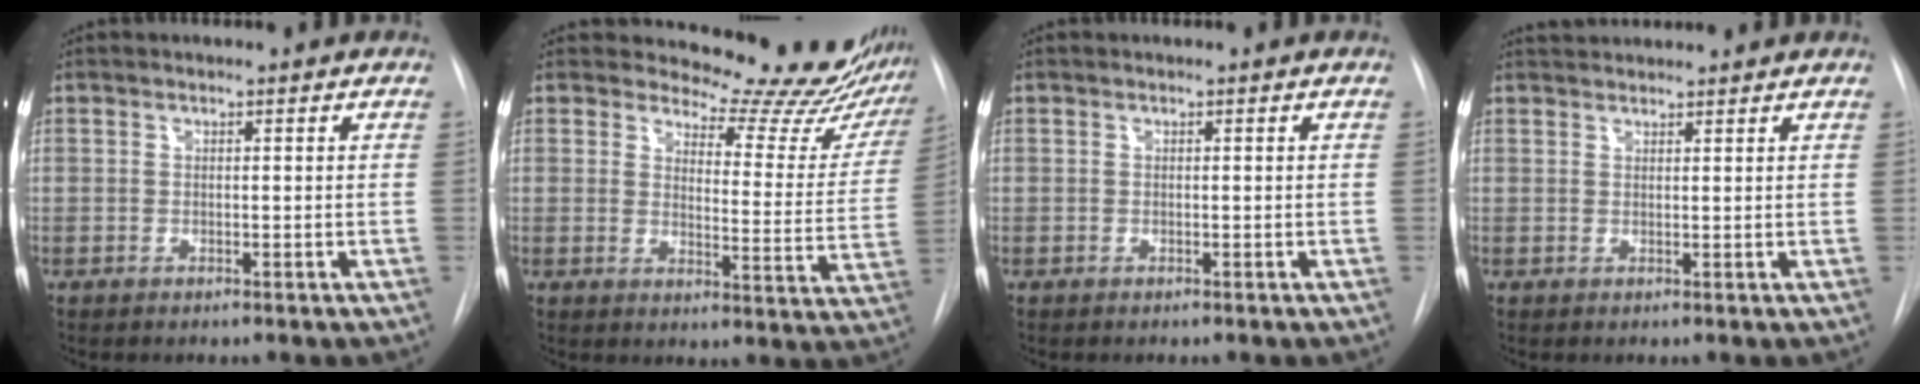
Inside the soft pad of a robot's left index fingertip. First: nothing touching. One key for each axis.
{"total": 19.3, "fx": 18.6, "fy": 4.1, "fz": 2.9, "tx": -0.004, "ty": -0.122, "tz": 0.191}
{"total": 0.0}
{"total": 4.8, "fx": 4.7, "fy": 0.5, "fz": 0.9, "tx": -0.014, "ty": 0.033, "tz": 0.066}